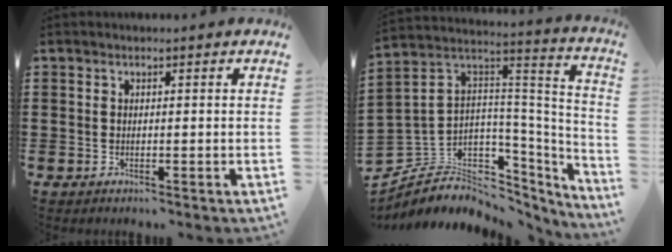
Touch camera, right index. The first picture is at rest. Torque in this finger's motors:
{"motor_torque": [0.03, -0.01, -1.05, -0.21]}